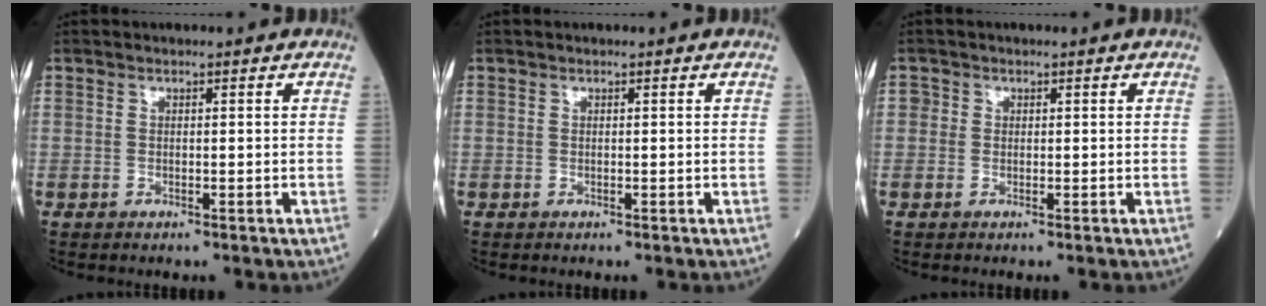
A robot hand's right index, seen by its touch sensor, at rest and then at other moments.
{"total": 0.0}
{"total": 1.2, "force": [0.1, 1.2, 0.3], "torque": [0.006, 0.003, -0.003]}